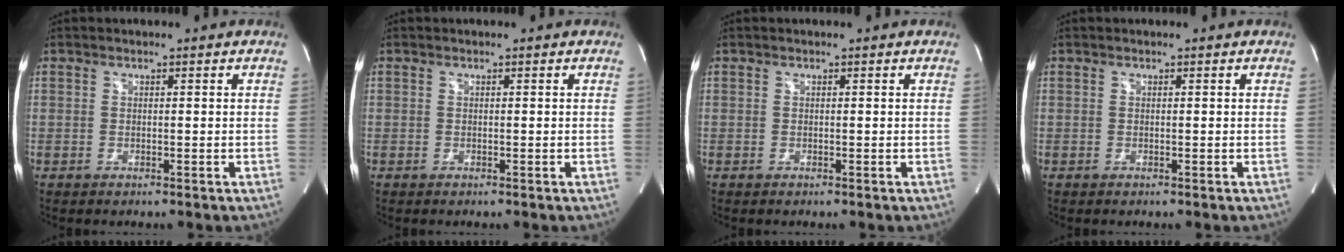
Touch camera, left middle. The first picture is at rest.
{"total": 0.0}
{"total": 0.0}
{"total": 0.0}